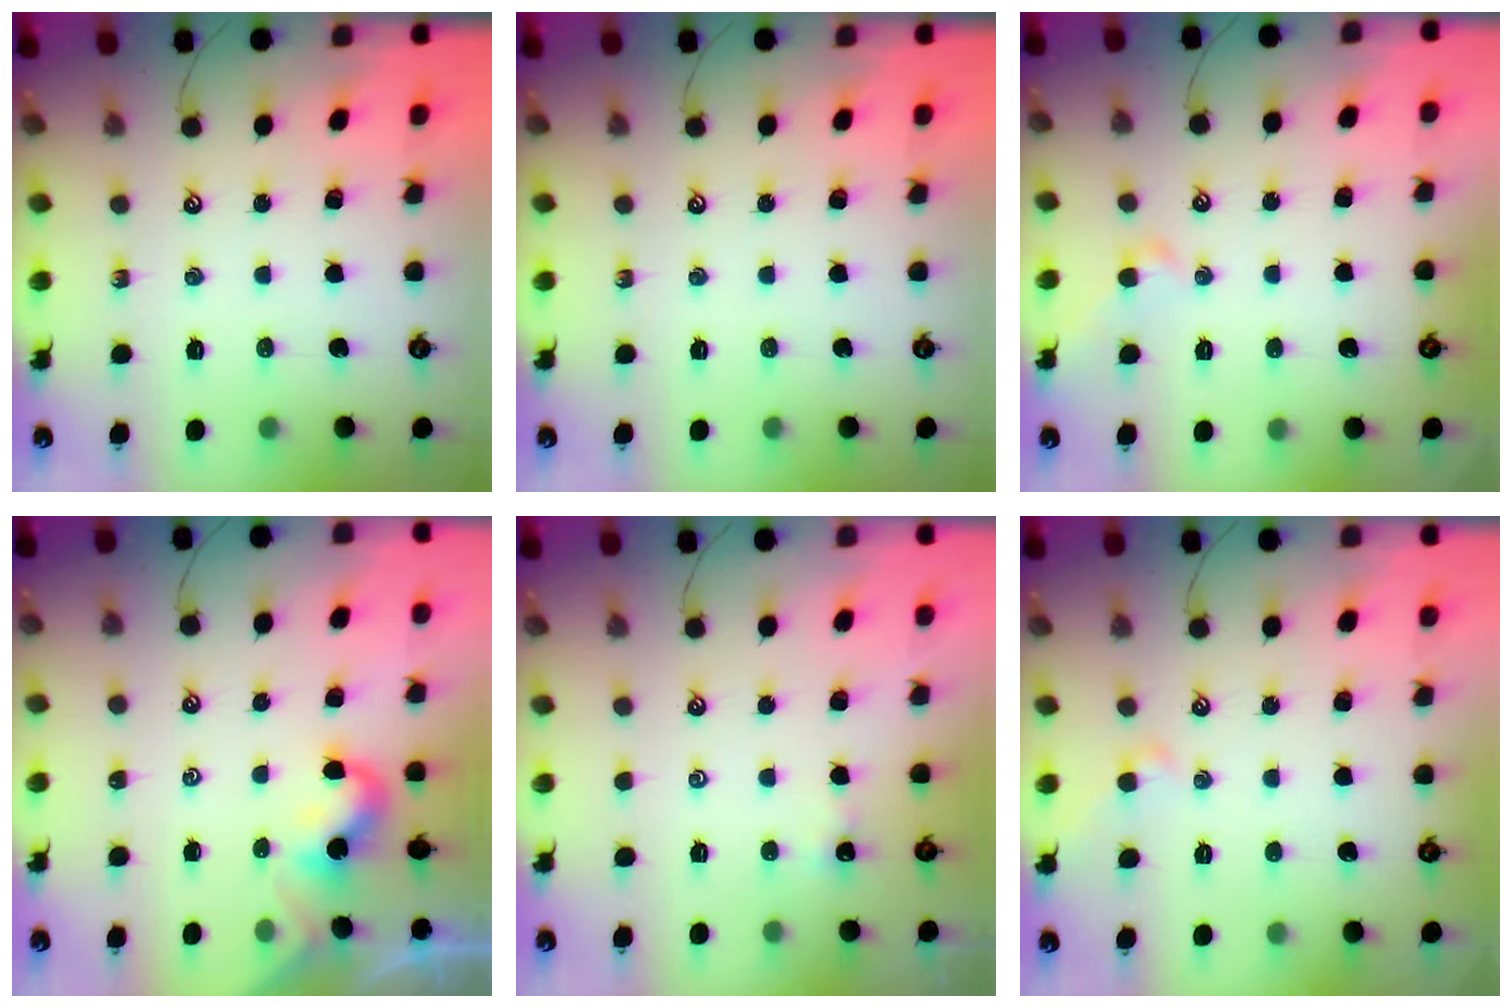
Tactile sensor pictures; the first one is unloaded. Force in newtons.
{"total": 0.0}
{"total": 0.9, "press": 0.8, "slide": 0.4}
{"total": 0.5, "press": 0.4, "slide": 0.3}
{"total": 3.1, "press": 3.1, "slide": 0.0}
{"total": 1.0, "press": 0.9, "slide": 0.3}